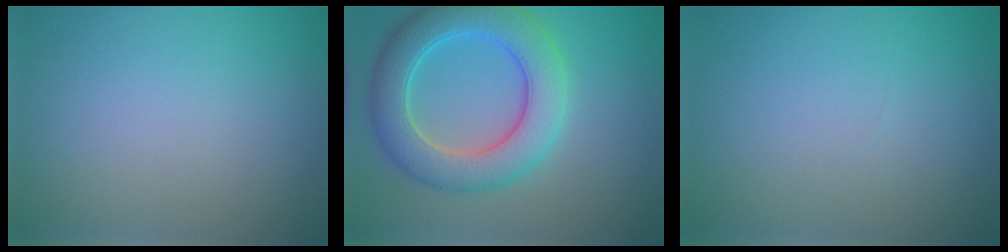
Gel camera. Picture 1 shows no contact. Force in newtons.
{"total": 7.2, "press": 7.1, "slide": 0.7}
{"total": 0.0}